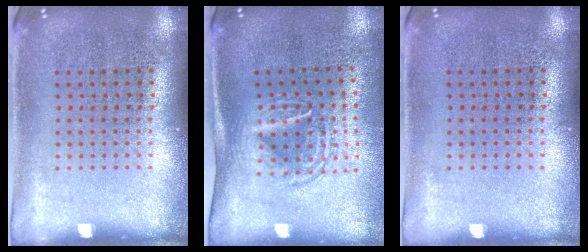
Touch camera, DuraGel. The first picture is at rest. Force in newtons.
{"total": 1.6, "press": 1.2, "slide": 1.1}
{"total": 0.0}